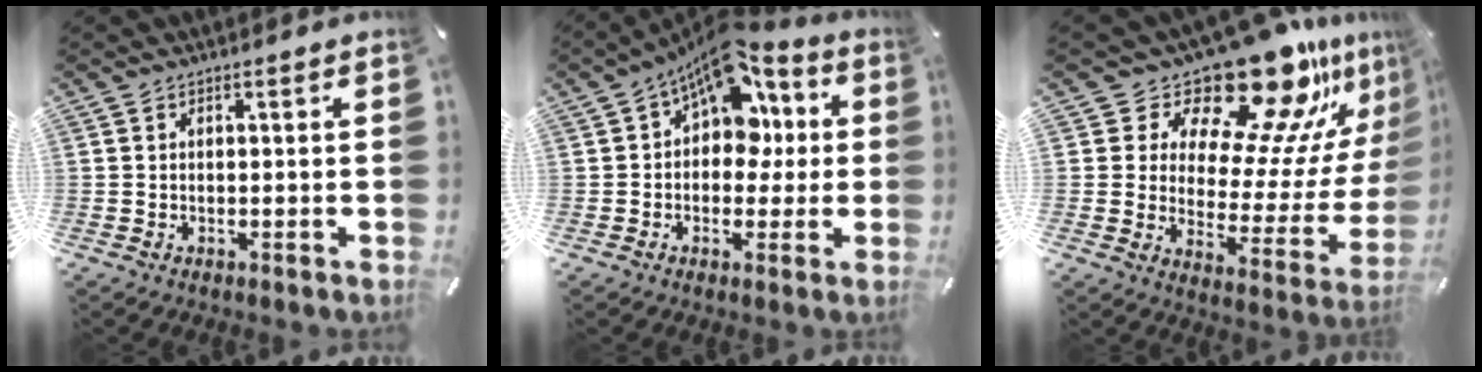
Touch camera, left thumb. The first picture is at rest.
{"total": 12.9, "force": [5.5, 8.5, 7.9], "torque": [-0.129, -0.038, 0.099]}
{"total": 19.7, "force": [16.8, 6.9, 7.7], "torque": [-0.107, -0.159, 0.273]}